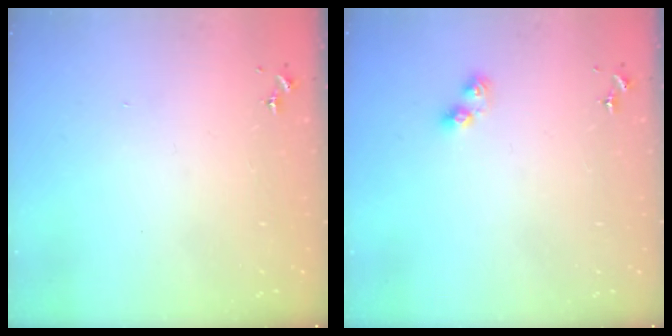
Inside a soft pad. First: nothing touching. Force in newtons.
{"total": 6.2, "press": 6.1, "slide": 0.8}